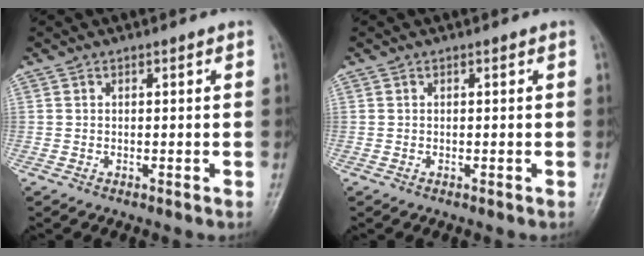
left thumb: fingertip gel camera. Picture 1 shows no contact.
{"total": 0.0}